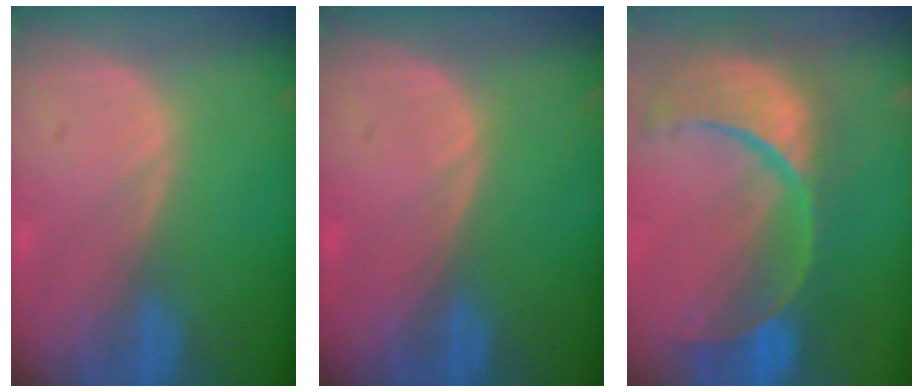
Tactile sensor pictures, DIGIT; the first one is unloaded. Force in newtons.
{"total": 0.0}
{"total": 13.9, "press": 11.0, "slide": 8.4}